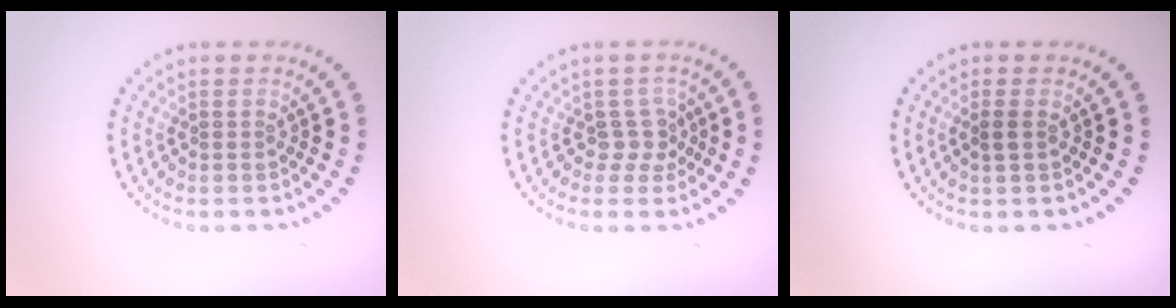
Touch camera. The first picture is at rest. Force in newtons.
{"total": 1.8, "press": 1.4, "slide": 1.2}
{"total": 0.8, "press": 0.8, "slide": 0.3}